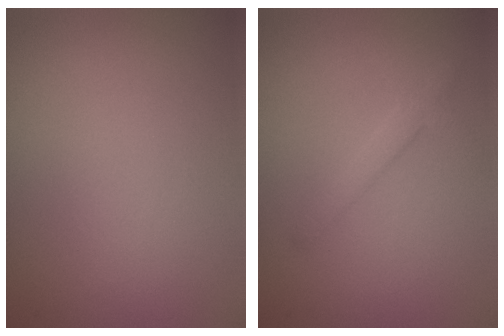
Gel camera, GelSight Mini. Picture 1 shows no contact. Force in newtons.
{"total": 1.7, "press": 1.7, "slide": 0.2}